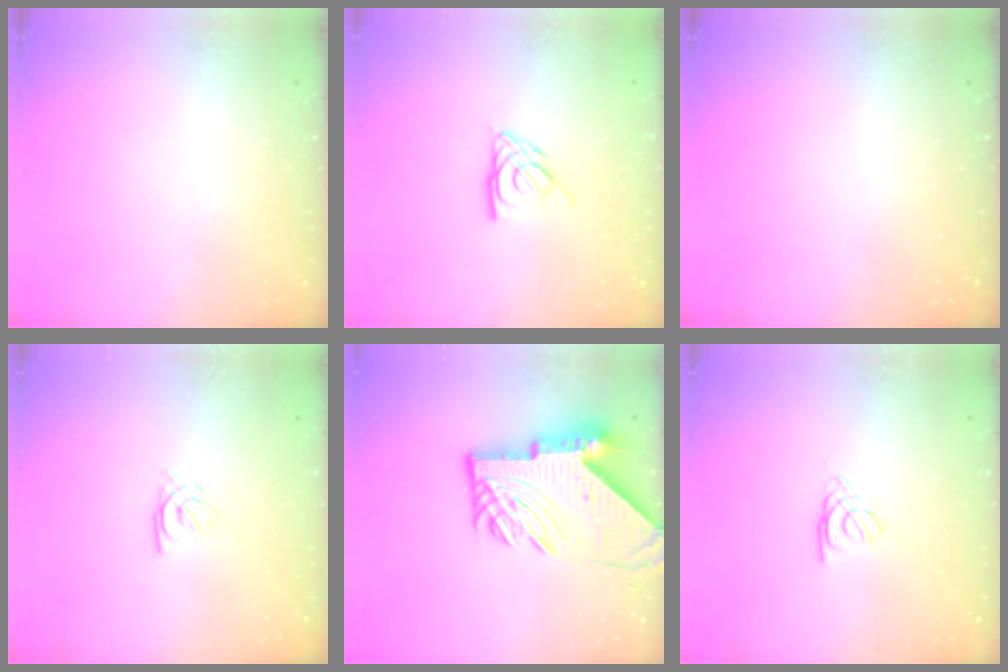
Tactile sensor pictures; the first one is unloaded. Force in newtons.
{"total": 7.6, "press": 7.6, "slide": 0.5}
{"total": 0.0}
{"total": 3.3, "press": 3.3, "slide": 0.3}
{"total": 14.6, "press": 14.5, "slide": 1.6}
{"total": 2.3, "press": 2.3, "slide": 0.5}